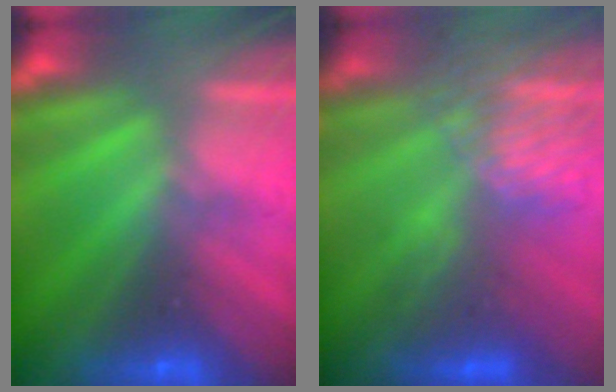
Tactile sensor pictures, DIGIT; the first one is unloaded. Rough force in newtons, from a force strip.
{"total": 3.4}